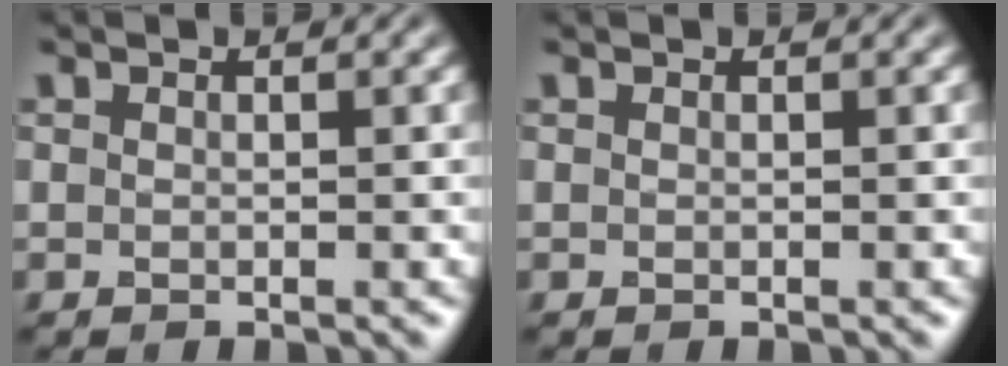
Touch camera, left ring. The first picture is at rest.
{"total": 0.0}